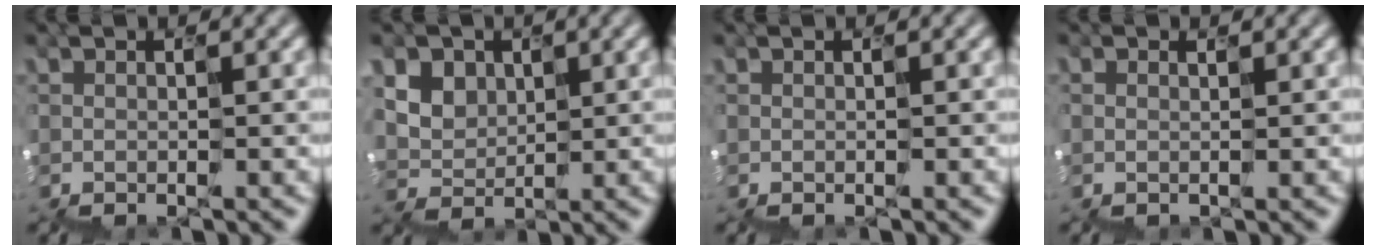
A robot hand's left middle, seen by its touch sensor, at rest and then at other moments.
{"total": 4.0, "force": [2.8, 2.8, -0.9], "torque": [-0.019, 0.014, 0.048]}
{"total": 0.0}
{"total": 0.7, "force": [0.3, 0.0, -0.7], "torque": [0.015, 0.007, 0.000]}